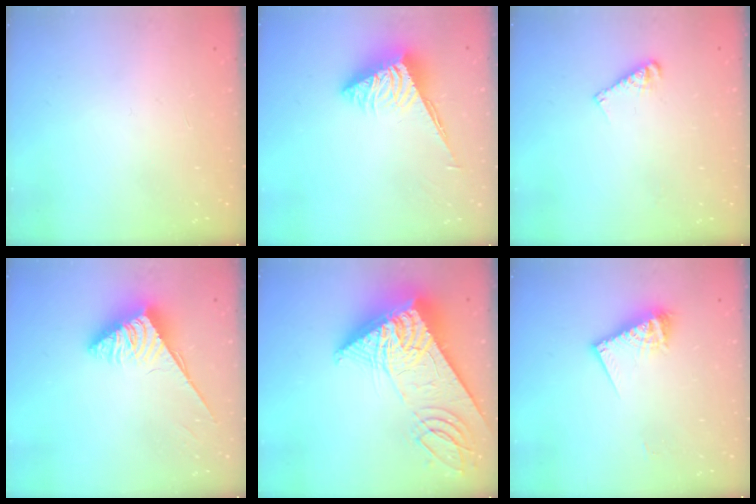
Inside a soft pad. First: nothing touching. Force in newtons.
{"total": 4.9, "press": 4.9, "slide": 0.2}
{"total": 6.0, "press": 6.0, "slide": 0.2}
{"total": 3.6, "press": 3.6, "slide": 0.6}
{"total": 20.0, "press": 19.8, "slide": 2.3}
{"total": 10.5, "press": 10.4, "slide": 1.3}